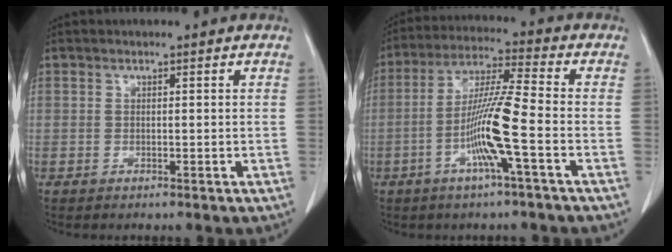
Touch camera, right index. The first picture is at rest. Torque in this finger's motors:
{"motor_torque": [1.65, -0.32, 0.25, 0.21]}